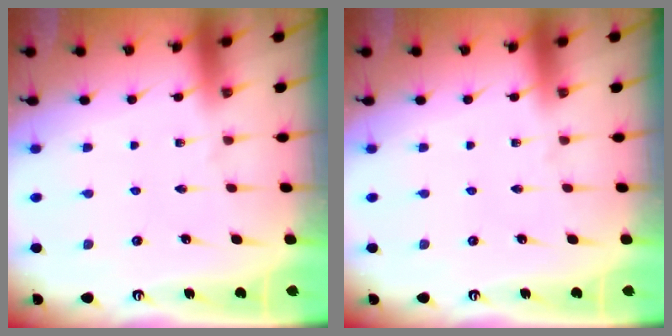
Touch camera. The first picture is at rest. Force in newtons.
{"total": 0.0}